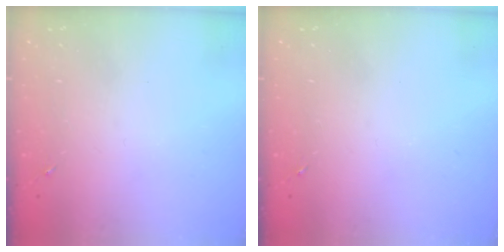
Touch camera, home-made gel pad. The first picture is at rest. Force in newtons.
{"total": 0.0}